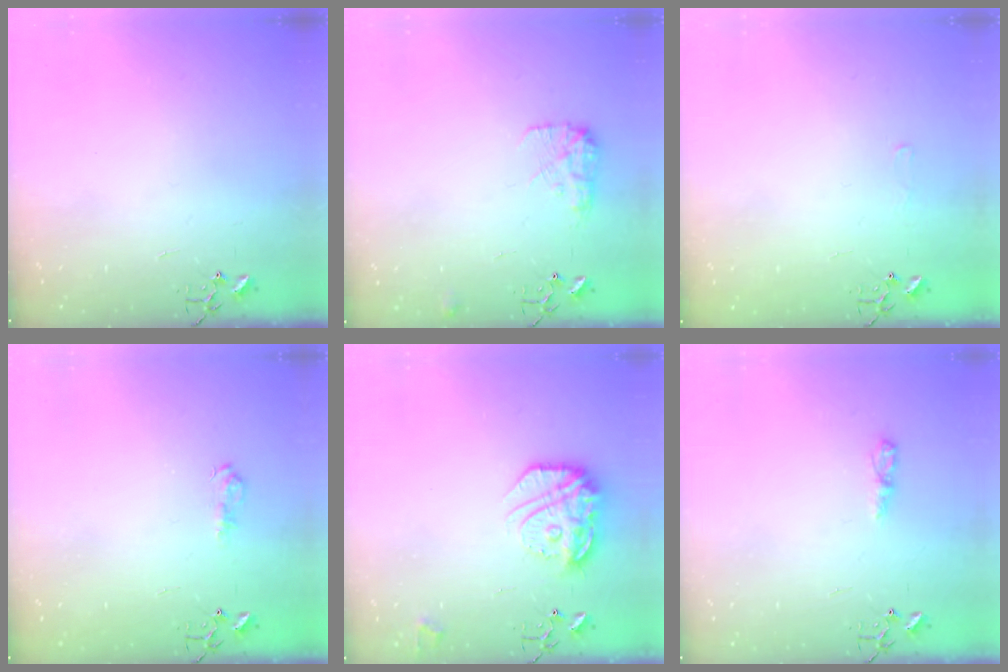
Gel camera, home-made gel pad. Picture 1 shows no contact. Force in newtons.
{"total": 9.5, "press": 9.5, "slide": 0.3}
{"total": 6.4, "press": 6.4, "slide": 0.8}
{"total": 7.9, "press": 7.8, "slide": 0.8}
{"total": 17.4, "press": 17.3, "slide": 1.2}
{"total": 6.8, "press": 6.8, "slide": 0.5}